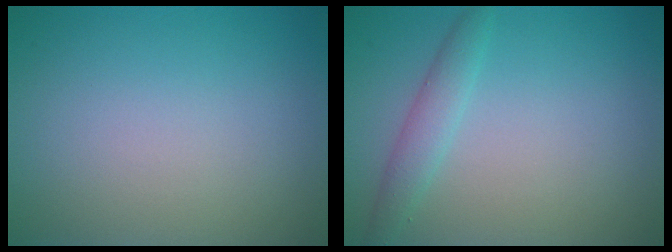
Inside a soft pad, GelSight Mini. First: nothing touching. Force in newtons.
{"total": 2.0, "press": 2.0, "slide": 0.3}